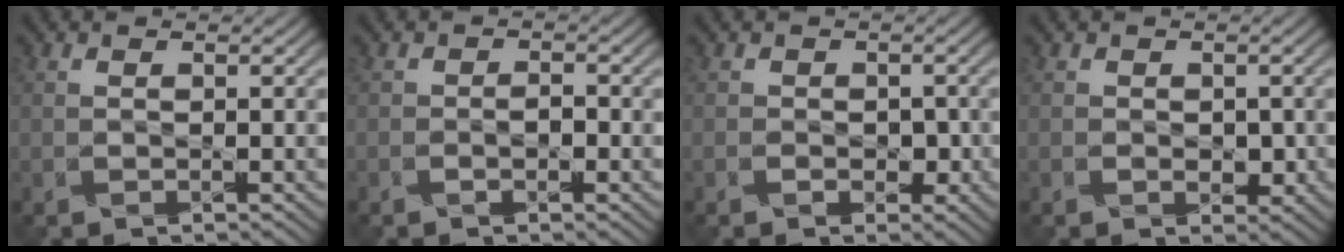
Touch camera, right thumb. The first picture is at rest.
{"total": 1.8, "force": [-1.1, 1.0, 1.0], "torque": [-0.009, 0.000, -0.021]}
{"total": 2.5, "force": [-1.2, 2.1, 0.8], "torque": [-0.005, -0.007, -0.021]}
{"total": 1.8, "force": [-0.7, 1.5, 0.7], "torque": [-0.008, -0.012, -0.012]}